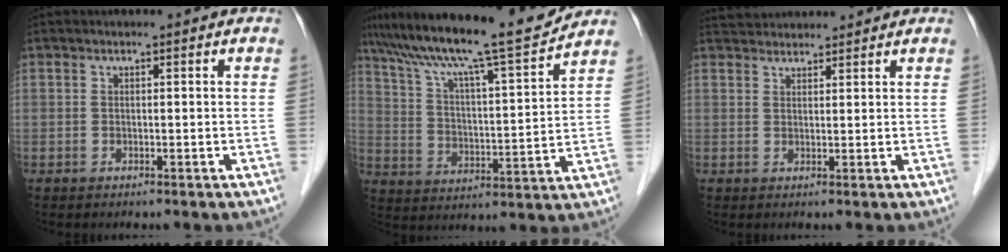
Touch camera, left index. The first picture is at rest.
{"total": 17.5, "force": [15.3, -0.3, 8.5], "torque": [-0.149, -0.002, 0.242]}
{"total": 5.5, "force": [5.3, 1.1, 0.8], "torque": [-0.014, 0.038, 0.084]}